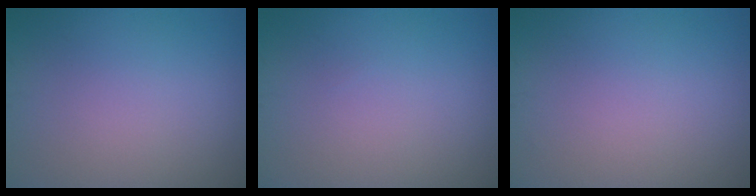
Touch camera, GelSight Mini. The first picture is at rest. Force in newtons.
{"total": 0.0}
{"total": 0.0}